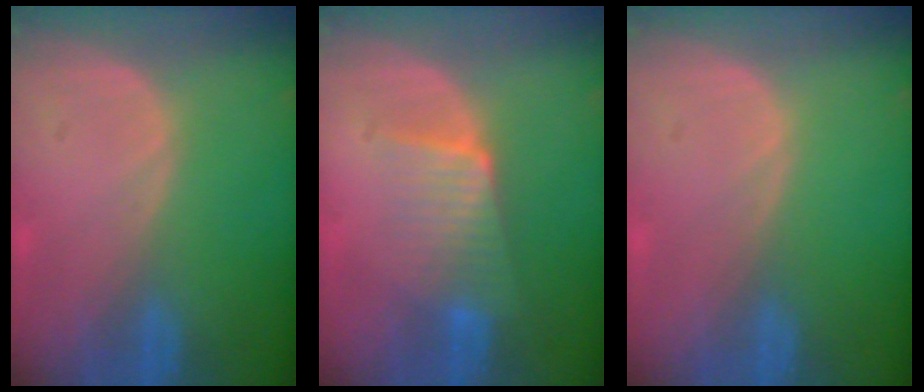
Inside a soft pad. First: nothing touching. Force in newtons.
{"total": 5.8, "press": 5.5, "slide": 1.7}
{"total": 0.0}